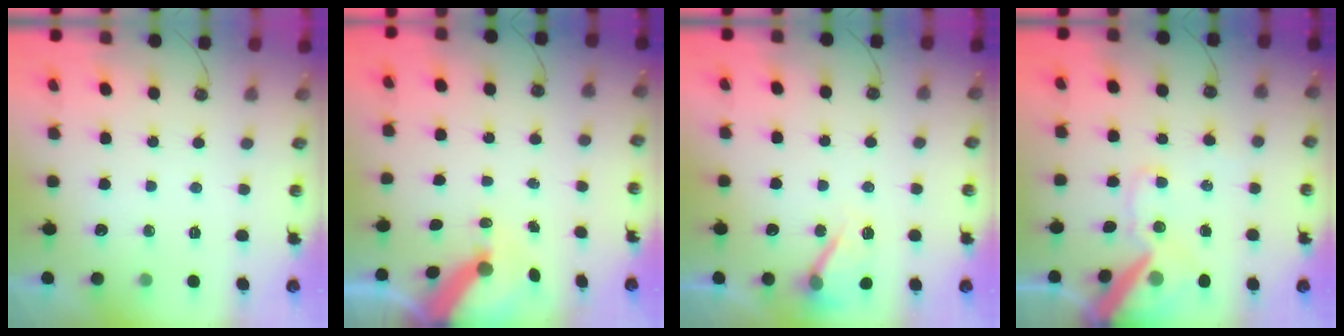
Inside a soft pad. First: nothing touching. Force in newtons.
{"total": 7.3, "press": 7.3, "slide": 1.0}
{"total": 8.9, "press": 8.8, "slide": 1.5}
{"total": 14.5, "press": 14.3, "slide": 2.4}